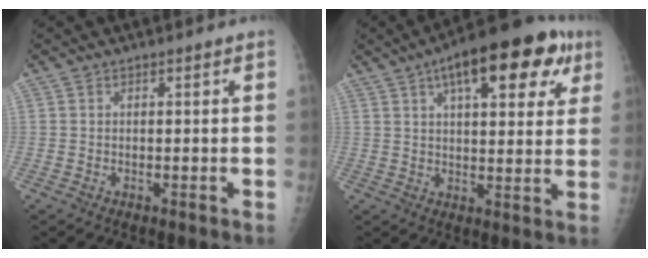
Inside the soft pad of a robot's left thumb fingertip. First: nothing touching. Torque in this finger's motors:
{"motor_torque": [1.44, 1.33, 0.64, 0.02, 0.29]}